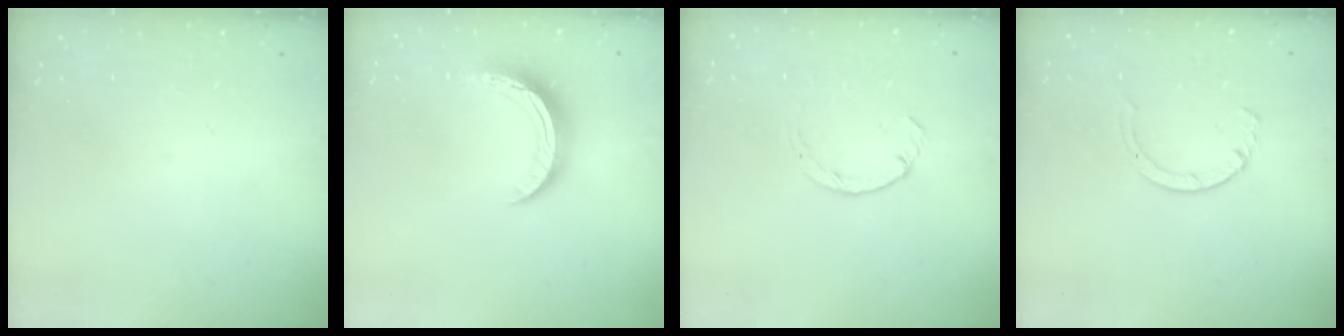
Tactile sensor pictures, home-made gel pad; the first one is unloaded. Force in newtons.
{"total": 10.1, "press": 10.1, "slide": 0.5}
{"total": 2.2, "press": 2.1, "slide": 0.4}
{"total": 2.8, "press": 2.8, "slide": 0.4}